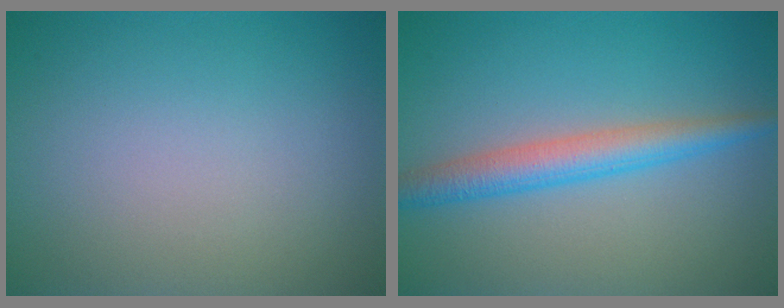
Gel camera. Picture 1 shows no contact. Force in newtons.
{"total": 3.8, "press": 3.8, "slide": 0.1}